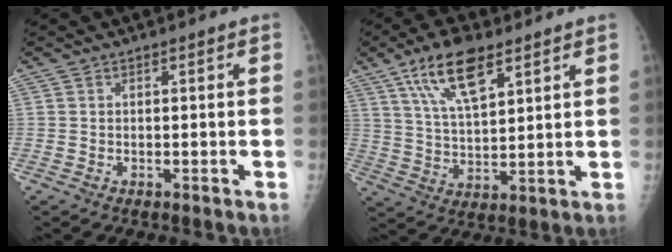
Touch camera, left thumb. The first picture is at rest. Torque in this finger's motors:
{"motor_torque": [0.22, 0.30, 1.10, -0.56, 0.12]}